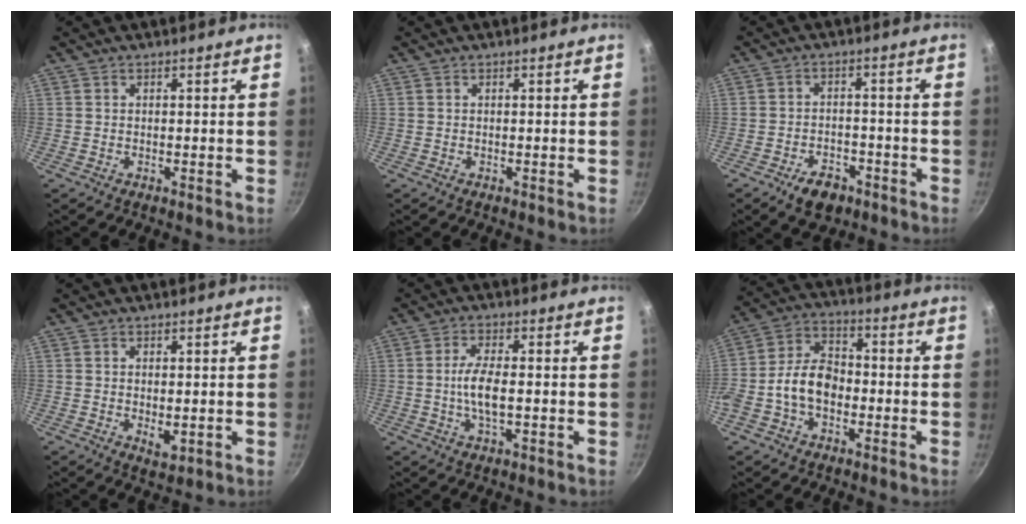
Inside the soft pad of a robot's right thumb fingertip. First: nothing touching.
{"total": 0.0}
{"total": 6.5, "force": [-4.0, 3.9, 3.4], "torque": [-0.040, 0.027, -0.057]}
{"total": 2.7, "force": [0.0, 1.4, 2.3], "torque": [-0.037, -0.008, 0.004]}
{"total": 6.1, "force": [-0.5, 2.1, 5.8], "torque": [-0.118, 0.006, -0.014]}
{"total": 10.4, "force": [-2.4, 7.2, 7.2], "torque": [-0.106, 0.038, -0.058]}